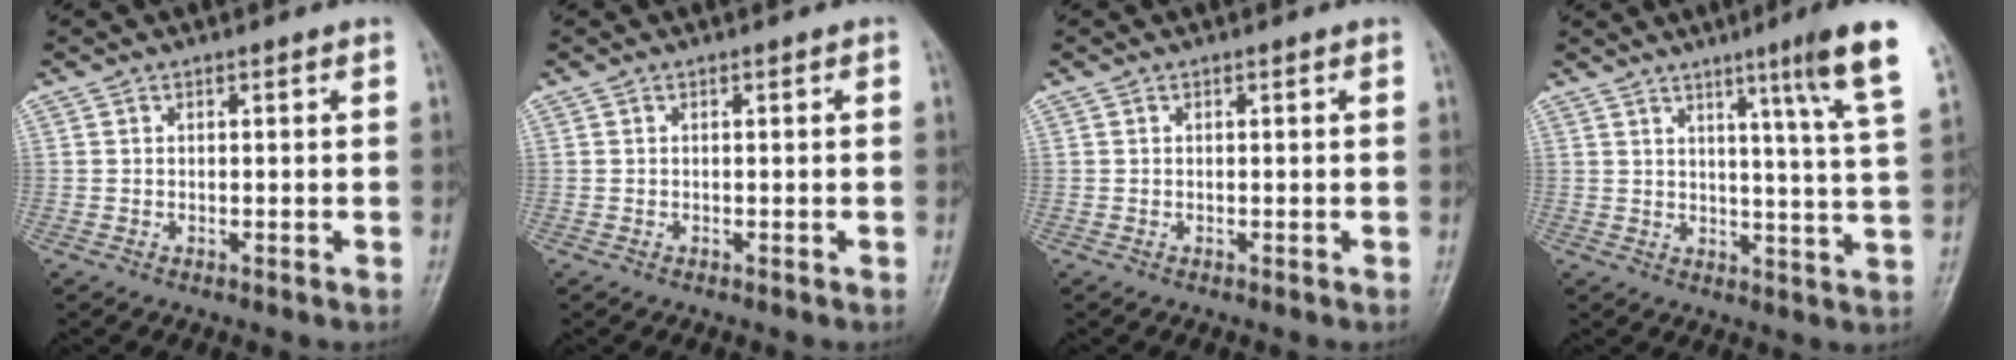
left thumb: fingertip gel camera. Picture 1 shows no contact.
{"total": 0.0}
{"total": 0.0}
{"total": 12.5, "force": [7.2, -0.3, 10.2], "torque": [-0.139, -0.039, 0.090]}